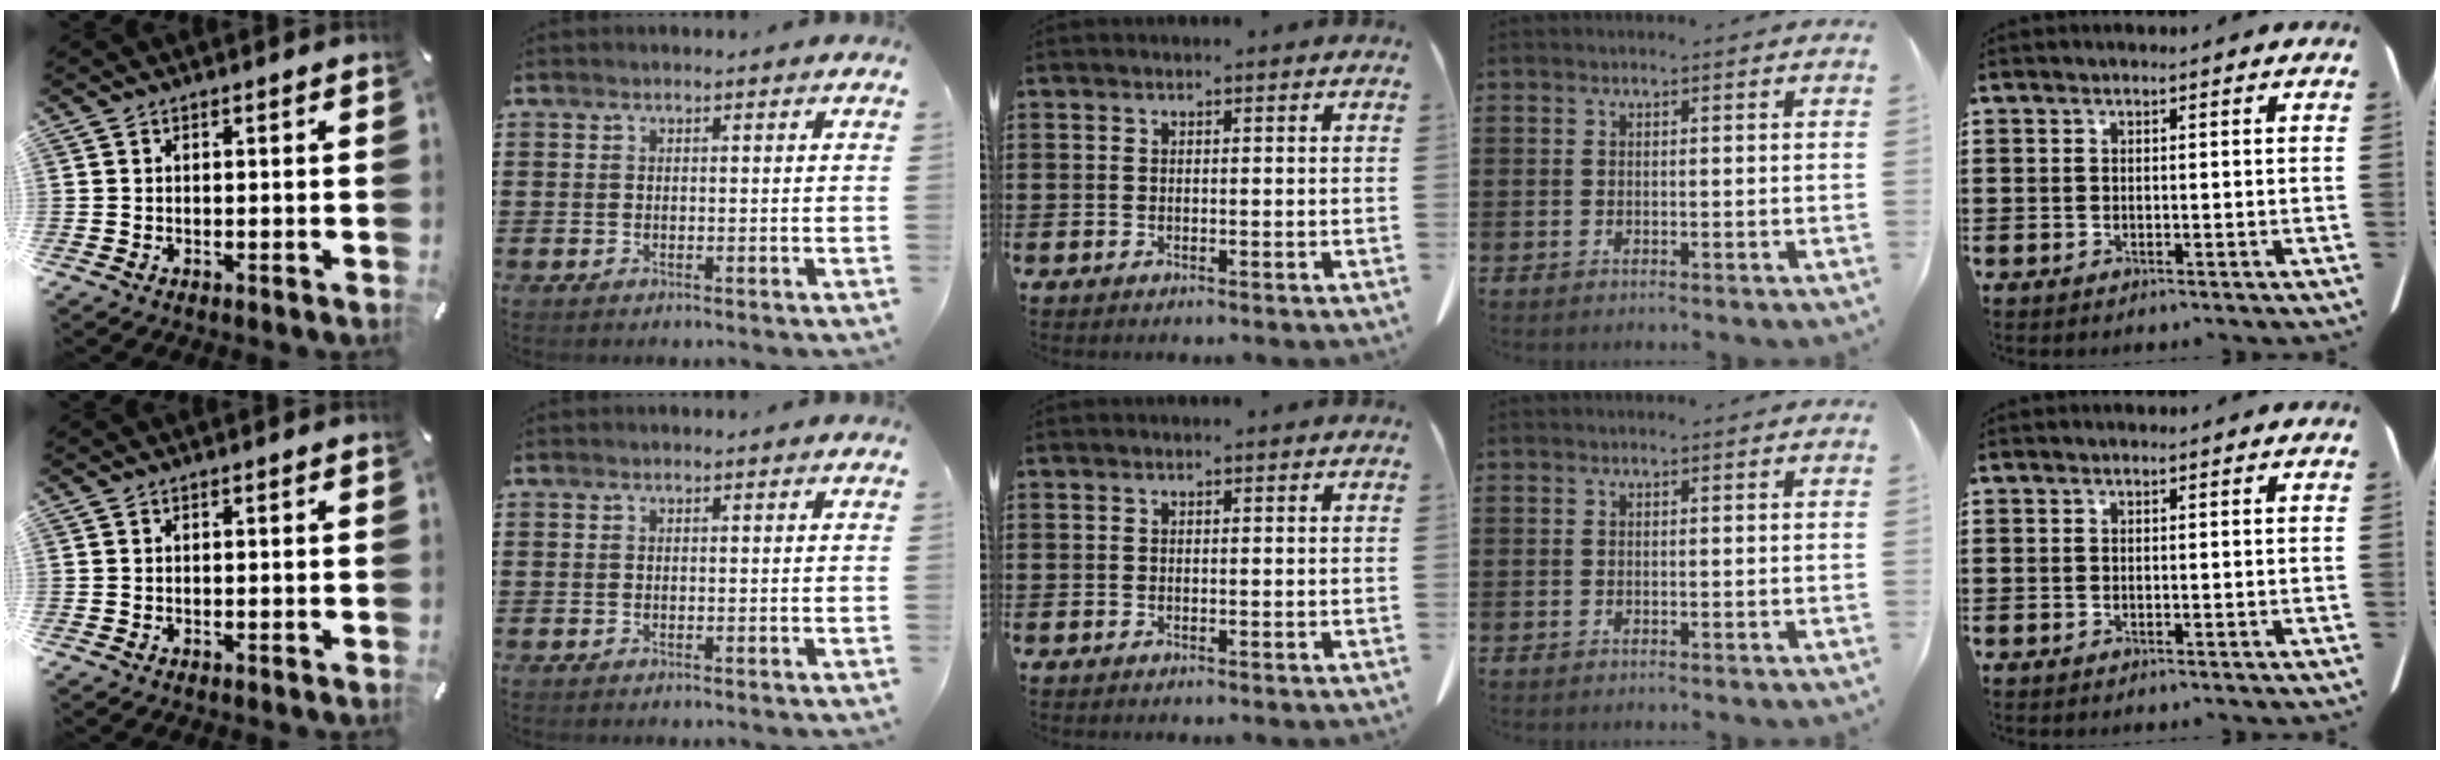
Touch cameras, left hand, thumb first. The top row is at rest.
{}